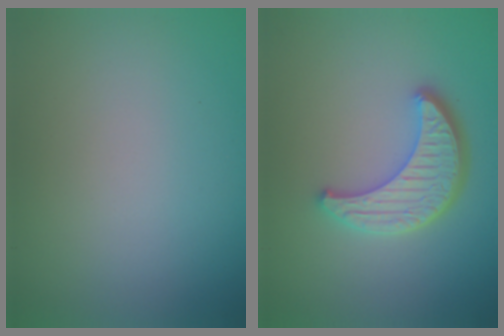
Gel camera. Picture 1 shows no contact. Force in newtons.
{"total": 4.6, "press": 3.8, "slide": 2.5}